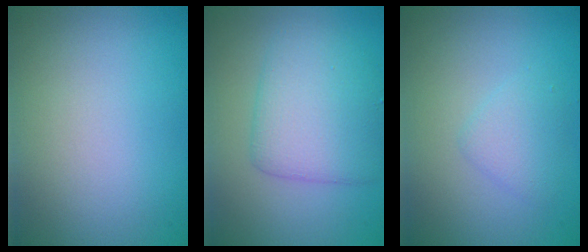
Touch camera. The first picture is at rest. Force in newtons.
{"total": 5.3, "press": 5.3, "slide": 0.2}
{"total": 1.9, "press": 1.9, "slide": 0.2}